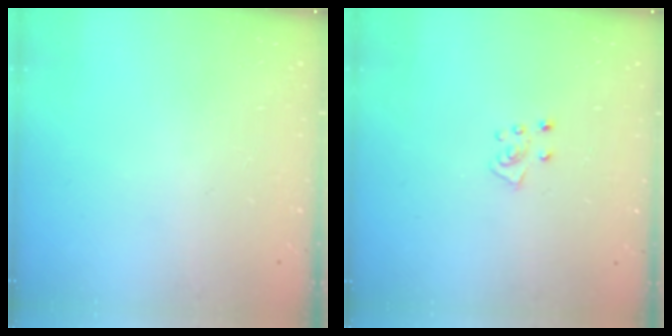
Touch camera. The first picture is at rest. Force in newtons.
{"total": 4.2, "press": 4.2, "slide": 0.4}